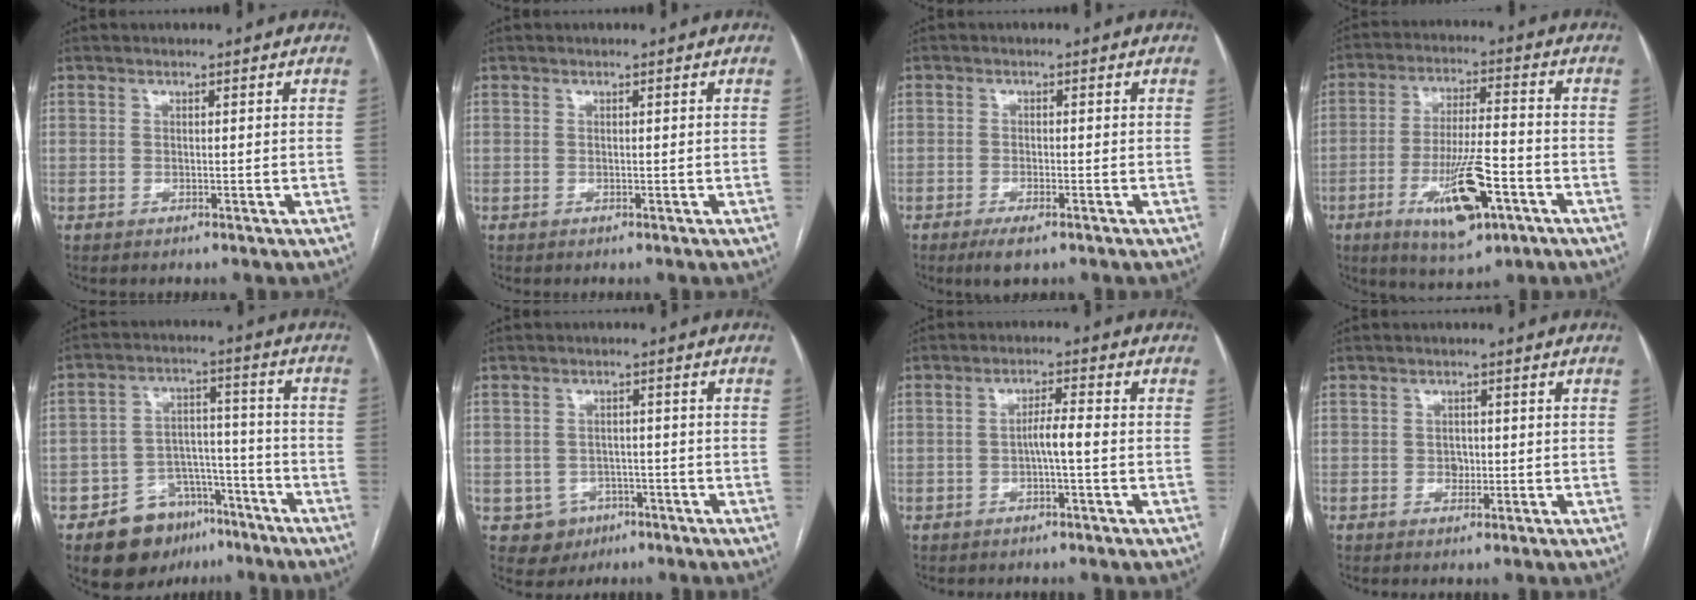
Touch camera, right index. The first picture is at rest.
{"total": 0.0}
{"total": 3.2, "force": [-2.1, 0.6, 2.3], "torque": [-0.043, -0.004, -0.034]}
{"total": 12.5, "force": [-5.3, 2.8, 11.0], "torque": [-0.200, -0.009, -0.082]}
{"total": 11.3, "force": [-7.1, 7.5, 4.6], "torque": [-0.067, 0.035, -0.104]}
{"total": 4.8, "force": [-1.9, 4.4, 0.5], "torque": [-0.001, 0.011, -0.022]}
{"total": 3.2, "force": [-0.7, 0.1, 3.1], "torque": [-0.051, 0.006, -0.012]}
{"total": 1.5, "force": [-0.2, 1.2, 0.9], "torque": [-0.012, 0.003, -0.003]}